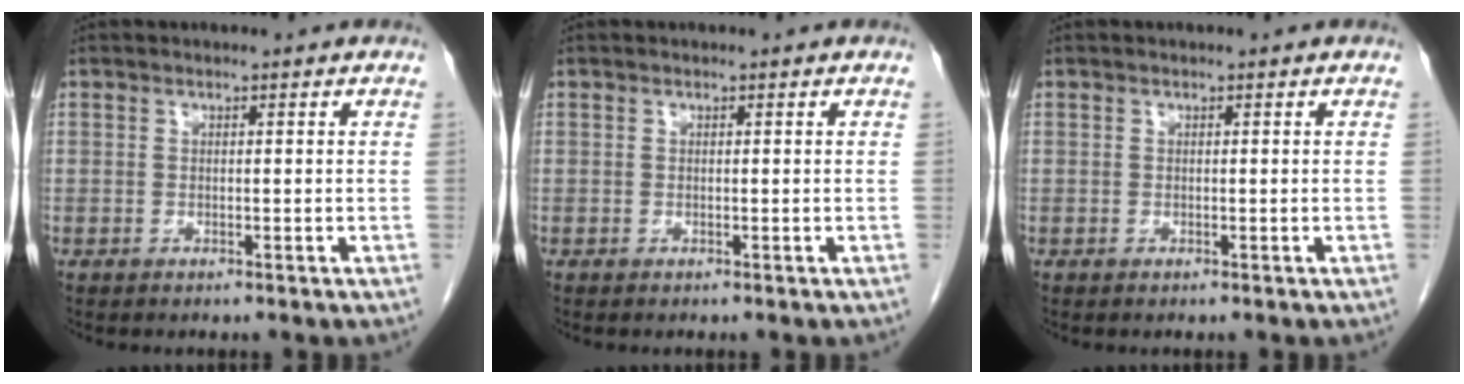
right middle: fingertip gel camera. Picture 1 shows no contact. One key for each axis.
{"total": 0.0}
{"total": 0.0}